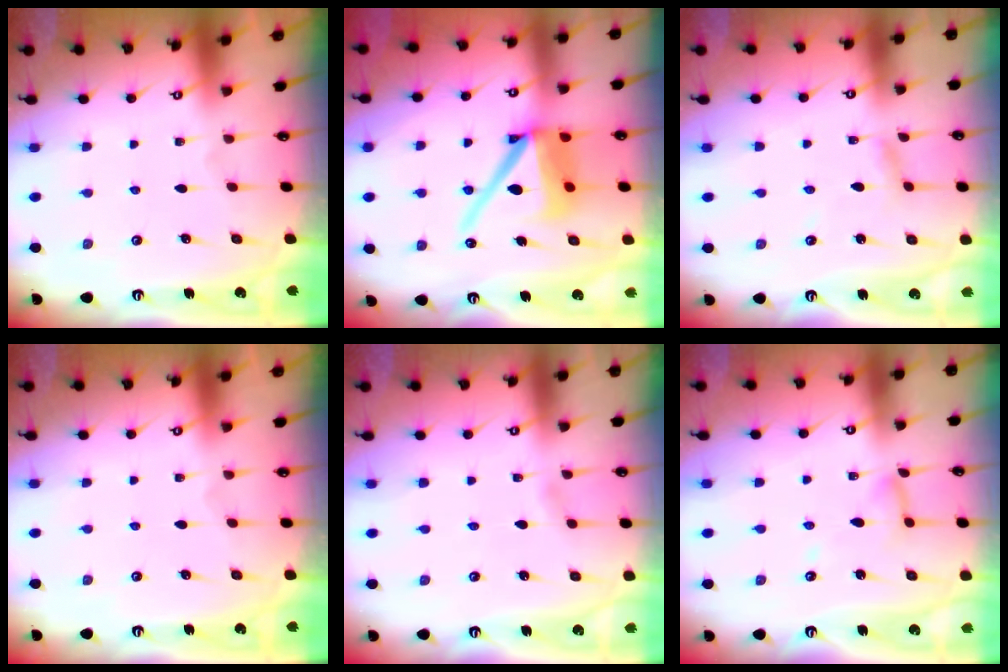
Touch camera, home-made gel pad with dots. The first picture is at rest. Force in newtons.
{"total": 14.2, "press": 14.1, "slide": 1.7}
{"total": 2.9, "press": 2.9, "slide": 0.3}
{"total": 0.0}
{"total": 1.3, "press": 1.3, "slide": 0.2}
{"total": 7.1, "press": 7.1, "slide": 0.6}